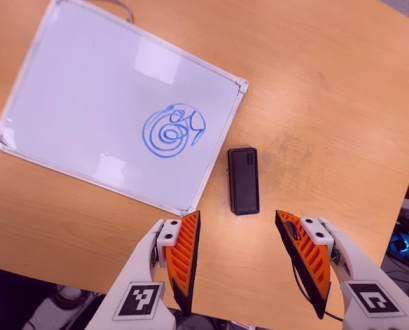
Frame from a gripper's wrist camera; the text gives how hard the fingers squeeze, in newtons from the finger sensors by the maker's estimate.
{"total": 0.0}